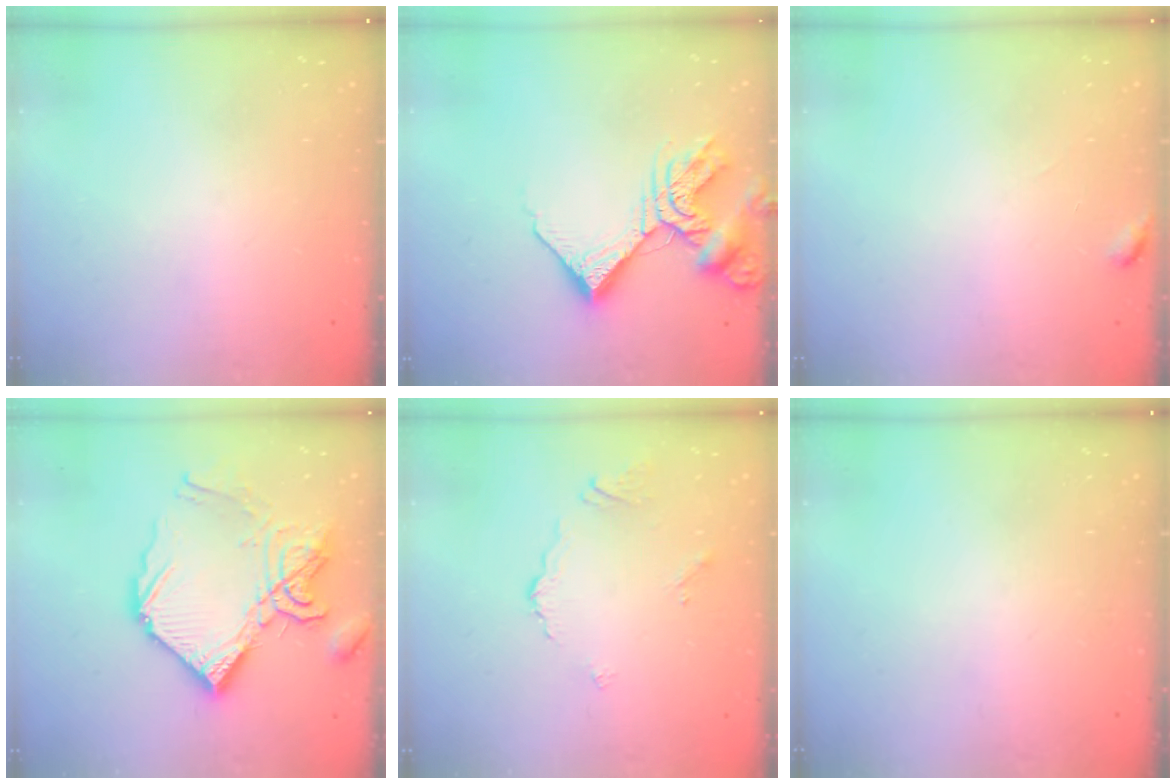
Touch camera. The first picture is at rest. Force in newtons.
{"total": 12.9, "press": 12.8, "slide": 1.8}
{"total": 2.6, "press": 2.5, "slide": 0.3}
{"total": 19.0, "press": 18.9, "slide": 1.5}
{"total": 3.4, "press": 3.4, "slide": 0.6}
{"total": 0.0}